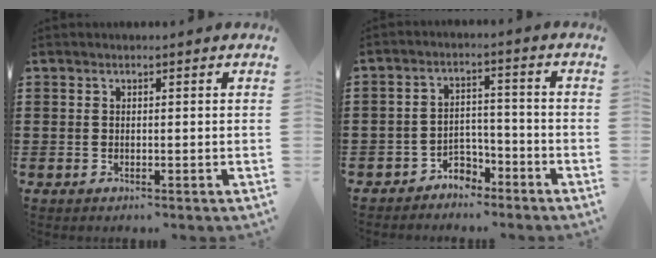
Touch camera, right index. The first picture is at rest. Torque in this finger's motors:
{"motor_torque": [0.30, -0.04, -0.59, -0.13]}